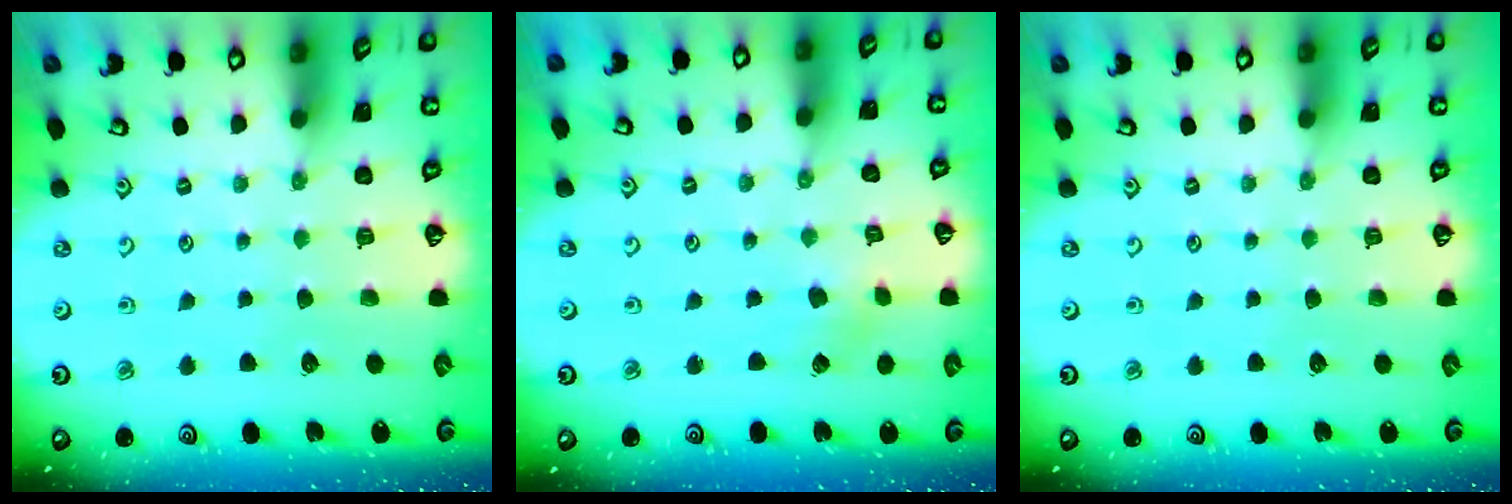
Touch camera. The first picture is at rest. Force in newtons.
{"total": 2.3, "press": 2.3, "slide": 0.4}
{"total": 0.0}